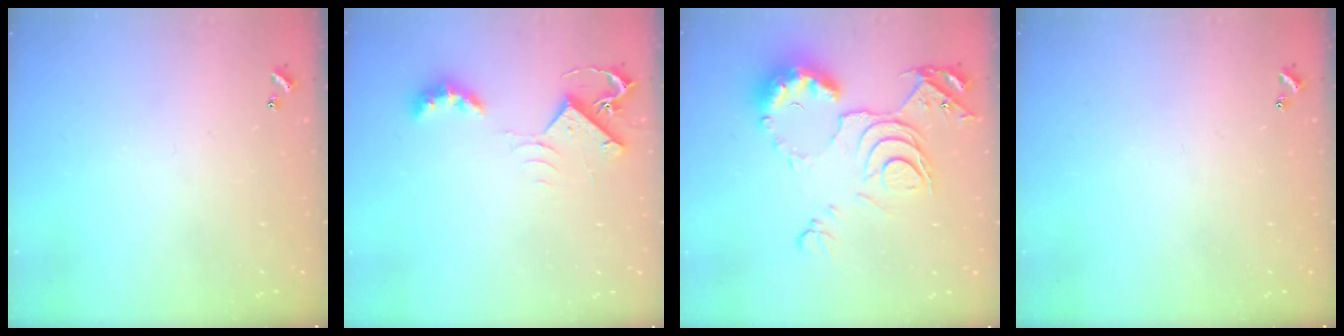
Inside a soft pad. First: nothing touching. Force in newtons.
{"total": 6.9, "press": 6.9, "slide": 1.0}
{"total": 13.6, "press": 13.5, "slide": 1.4}
{"total": 0.0}